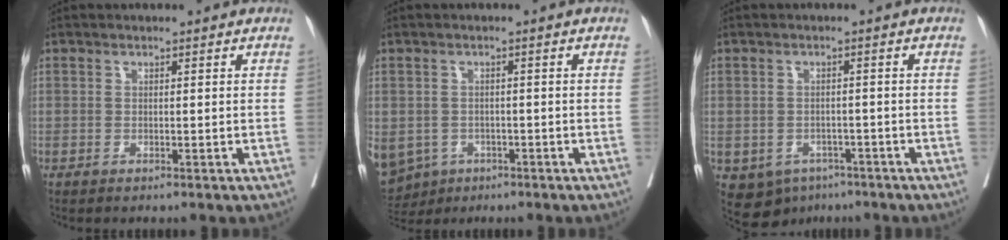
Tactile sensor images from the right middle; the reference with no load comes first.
{"total": 13.2, "force": [-6.2, 10.7, 4.4], "torque": [-0.144, -0.007, -0.079]}
{"total": 7.7, "force": [-4.3, 5.9, 2.5], "torque": [-0.048, 0.006, -0.055]}